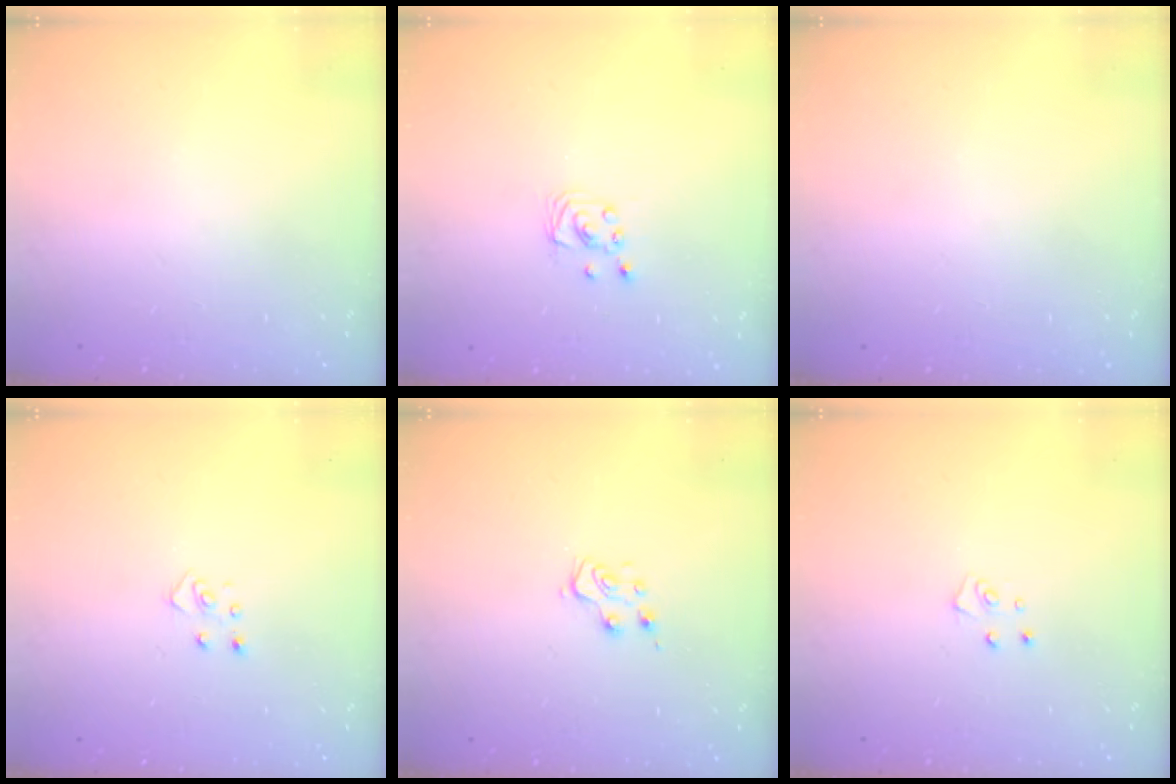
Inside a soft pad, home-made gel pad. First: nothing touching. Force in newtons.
{"total": 2.2, "press": 2.2, "slide": 0.2}
{"total": 0.0}
{"total": 3.8, "press": 3.8, "slide": 0.4}
{"total": 6.2, "press": 6.1, "slide": 0.8}
{"total": 4.2, "press": 4.1, "slide": 0.4}